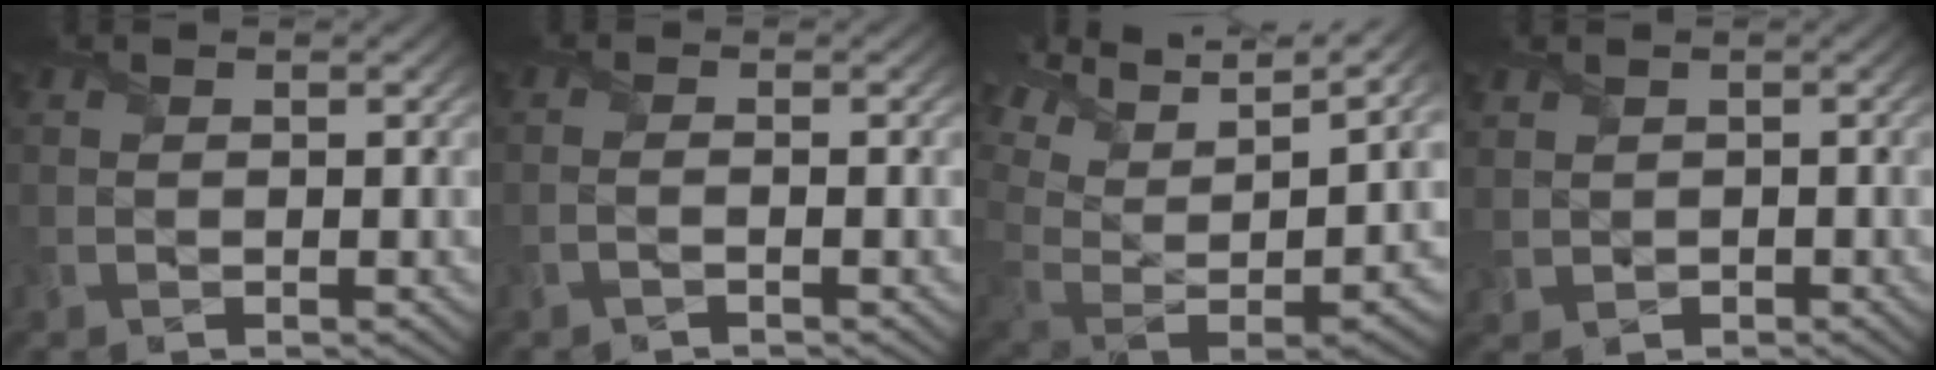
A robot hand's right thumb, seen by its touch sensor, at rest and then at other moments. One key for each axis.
{"total": 1.1, "fx": -0.9, "fy": -0.5, "fz": 0.4, "tx": -0.010, "ty": 0.004, "tz": -0.022}
{"total": 15.0, "fx": 6.4, "fy": 6.8, "fz": 11.7, "tx": -0.241, "ty": 0.025, "tz": 0.135}
{"total": 1.9, "fx": 0.5, "fy": 1.9, "fz": -0.2, "tx": -0.017, "ty": -0.001, "tz": 0.005}